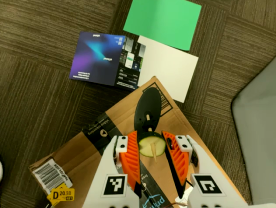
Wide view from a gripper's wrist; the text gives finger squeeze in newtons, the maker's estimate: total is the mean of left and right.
{"total": 10.3, "left": 10.0, "right": 10.7}